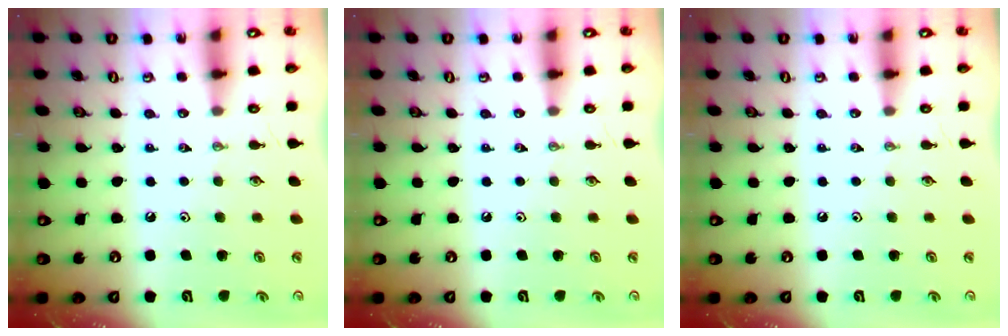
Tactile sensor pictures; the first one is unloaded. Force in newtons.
{"total": 0.0}
{"total": 0.0}